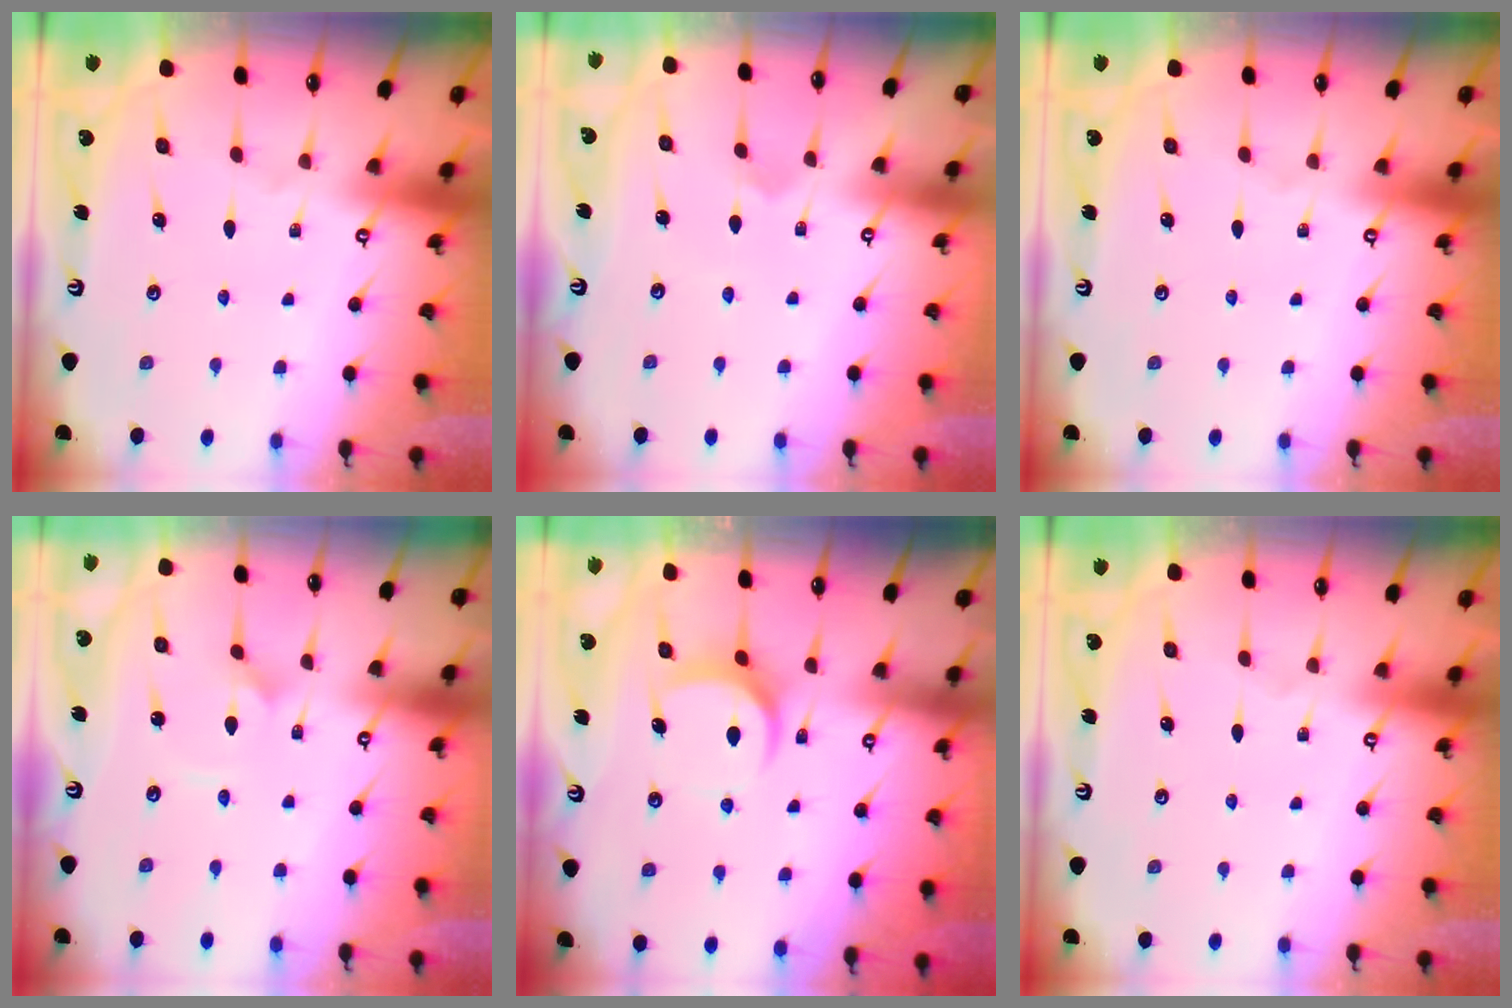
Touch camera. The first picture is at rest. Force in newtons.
{"total": 2.3, "press": 2.3, "slide": 0.2}
{"total": 0.0}
{"total": 1.9, "press": 1.9, "slide": 0.0}
{"total": 8.2, "press": 8.1, "slide": 1.1}
{"total": 0.0}